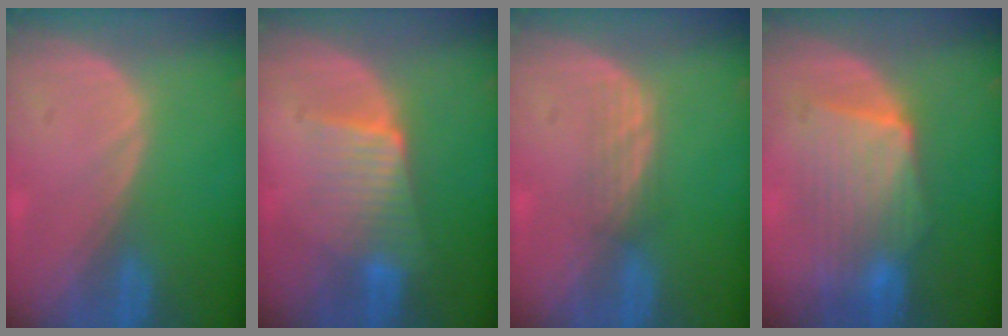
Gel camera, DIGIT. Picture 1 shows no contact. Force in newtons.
{"total": 6.0, "press": 5.8, "slide": 1.7}
{"total": 2.3, "press": 2.2, "slide": 0.3}
{"total": 7.9, "press": 7.9, "slide": 0.9}